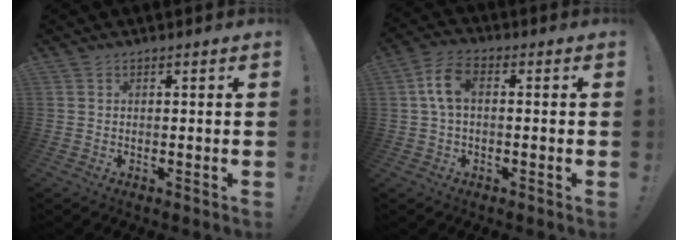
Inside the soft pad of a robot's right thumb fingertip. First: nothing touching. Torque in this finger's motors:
{"motor_torque": [0.06, 0.11, 0.78, -0.05, 0.24]}